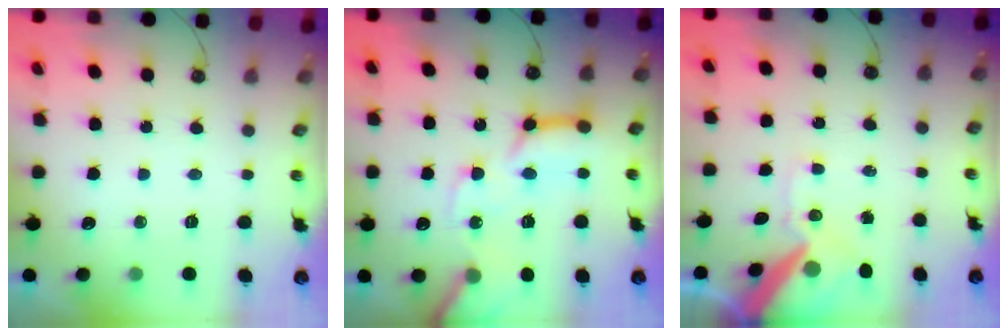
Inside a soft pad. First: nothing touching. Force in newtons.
{"total": 15.7, "press": 15.5, "slide": 2.2}
{"total": 12.5, "press": 12.4, "slide": 1.8}